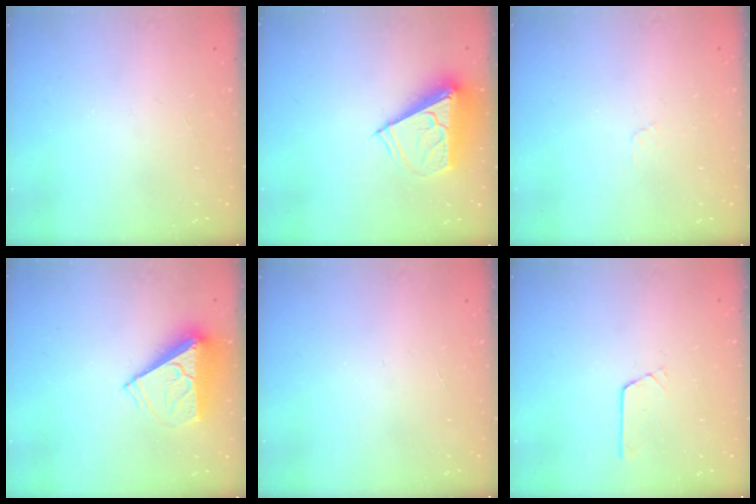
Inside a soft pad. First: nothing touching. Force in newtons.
{"total": 9.1, "press": 9.1, "slide": 0.5}
{"total": 2.7, "press": 2.7, "slide": 0.2}
{"total": 7.9, "press": 7.9, "slide": 0.9}
{"total": 0.0}
{"total": 5.4, "press": 5.4, "slide": 0.4}